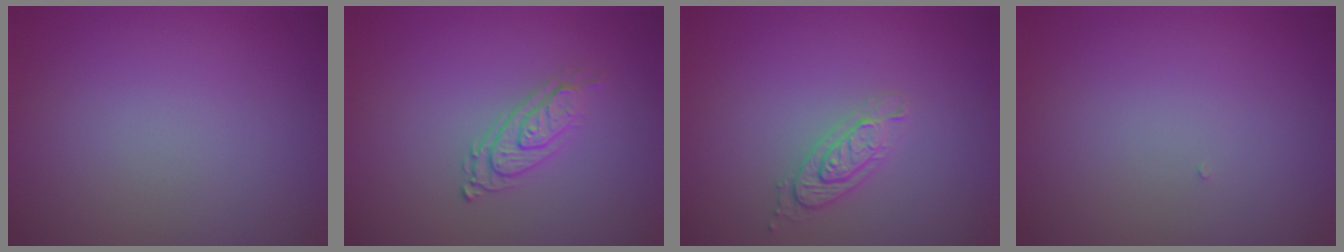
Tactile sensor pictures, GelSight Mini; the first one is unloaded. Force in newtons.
{"total": 2.7, "press": 2.0, "slide": 1.8}
{"total": 2.1, "press": 2.1, "slide": 0.4}
{"total": 0.0}